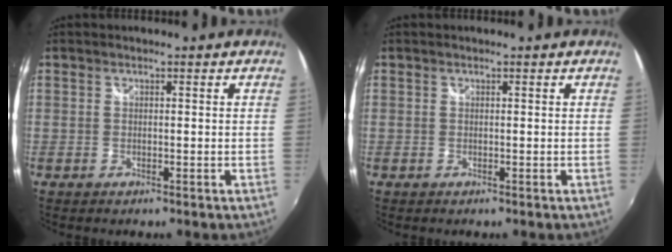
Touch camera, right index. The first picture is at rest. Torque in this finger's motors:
{"motor_torque": [0.00, 0.00, 0.00, 0.01]}